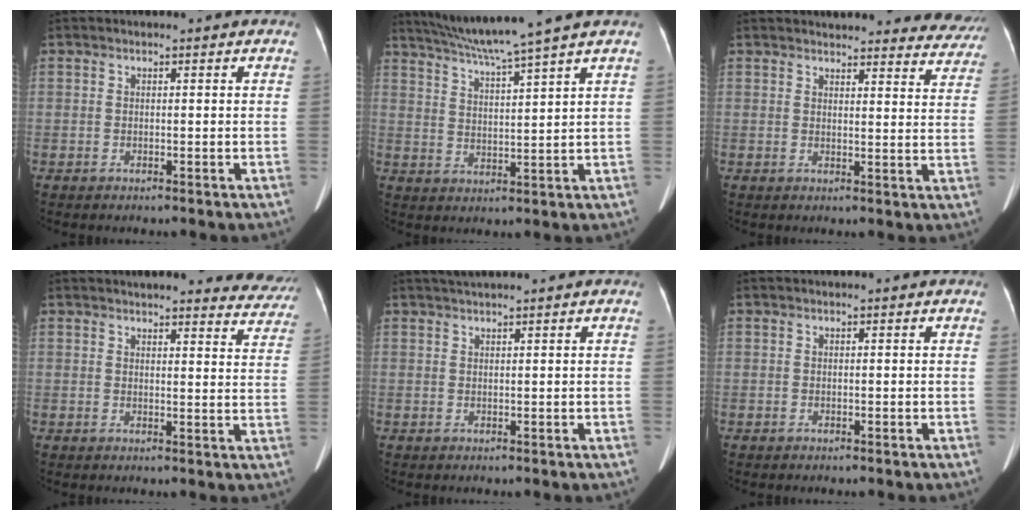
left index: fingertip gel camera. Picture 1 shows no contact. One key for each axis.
{"total": 10.2, "fx": 8.6, "fy": -2.3, "fz": 4.9, "tx": -0.086, "ty": 0.004, "tz": 0.144}
{"total": 16.1, "fx": 15.4, "fy": 3.7, "fz": 2.7, "tx": 0.003, "ty": -0.030, "tz": 0.152}
{"total": 13.0, "fx": 12.4, "fy": 2.6, "fz": 3.0, "tx": 0.000, "ty": -0.017, "tz": 0.113}
{"total": 2.1, "fx": 1.8, "fy": -0.5, "fz": 0.9, "tx": -0.014, "ty": 0.016, "tz": 0.039}
{"total": 0.0}